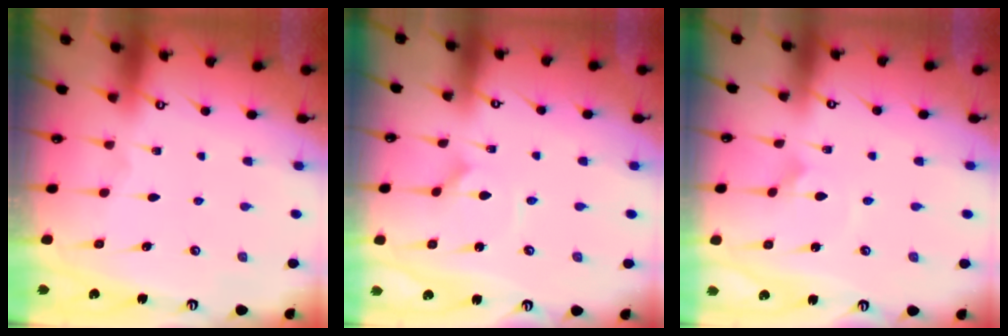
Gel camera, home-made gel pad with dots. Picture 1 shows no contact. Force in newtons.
{"total": 1.2, "press": 1.2, "slide": 0.2}
{"total": 2.1, "press": 2.1, "slide": 0.0}